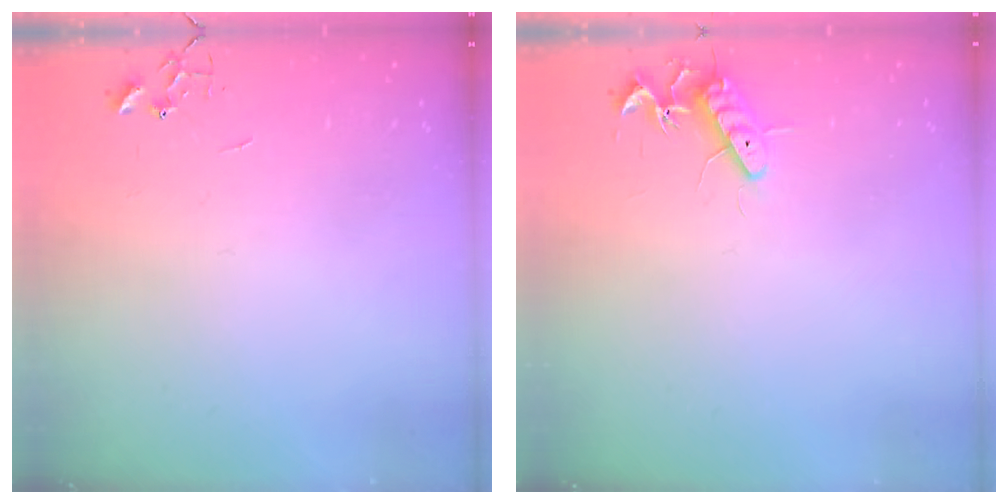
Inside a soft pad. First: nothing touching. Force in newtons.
{"total": 11.5, "press": 11.5, "slide": 1.0}